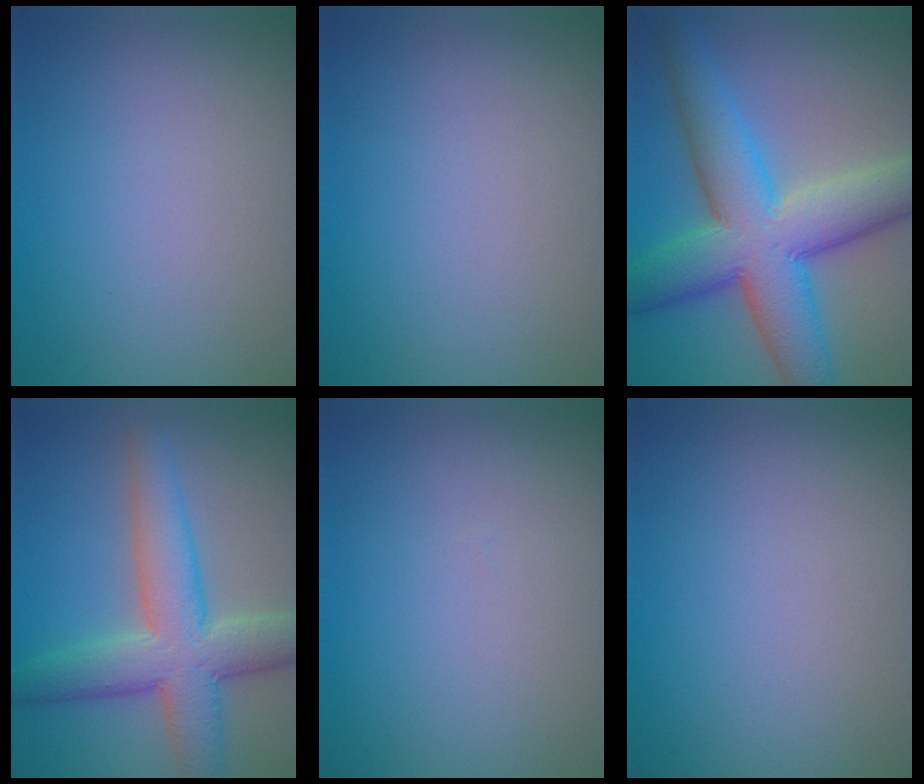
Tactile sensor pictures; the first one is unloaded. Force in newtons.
{"total": 0.0}
{"total": 11.0, "press": 11.0, "slide": 0.2}
{"total": 7.5, "press": 7.5, "slide": 0.4}
{"total": 0.0}
{"total": 0.0}